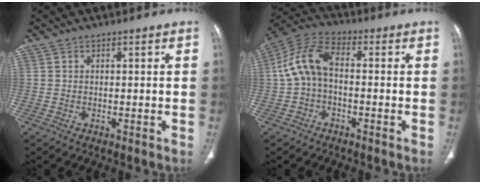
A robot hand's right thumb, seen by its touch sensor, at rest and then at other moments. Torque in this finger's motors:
{"motor_torque": [-0.51, 0.84, 0.53, -0.56, 0.13]}